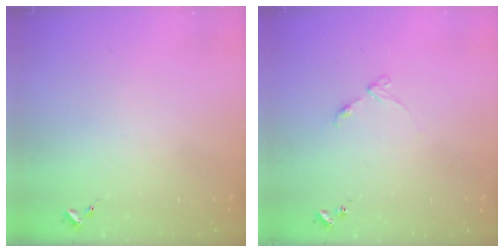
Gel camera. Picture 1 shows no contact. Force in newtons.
{"total": 5.9, "press": 5.9, "slide": 0.7}